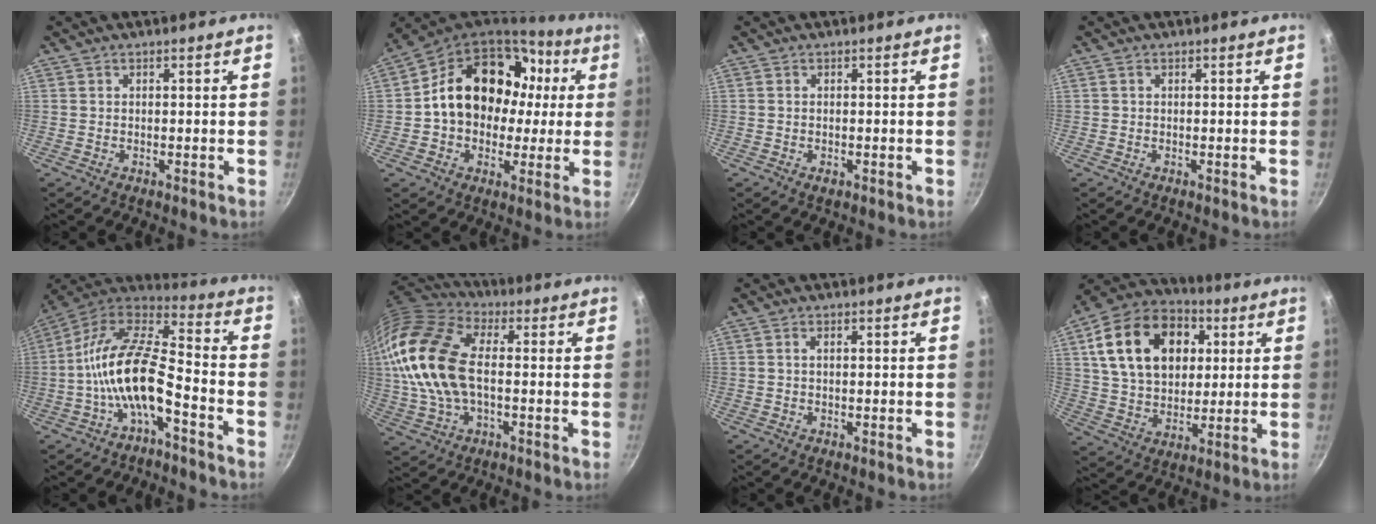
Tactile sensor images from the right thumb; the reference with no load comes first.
{"total": 21.1, "force": [2.7, 16.2, 13.4], "torque": [-0.188, 0.046, 0.041]}
{"total": 1.0, "force": [-0.4, 0.6, 0.7], "torque": [-0.012, 0.001, -0.006]}
{"total": 0.0}
{"total": 16.1, "force": [-5.6, 6.6, 13.5], "torque": [-0.255, 0.062, -0.117]}
{"total": 20.3, "force": [0.7, 12.1, 16.3], "torque": [-0.325, 0.029, 0.003]}
{"total": 0.7, "force": [0.2, 0.3, 0.6], "torque": [-0.011, 0.003, 0.002]}
{"total": 21.5, "force": [5.9, 15.1, 14.1], "torque": [-0.219, 0.007, 0.096]}